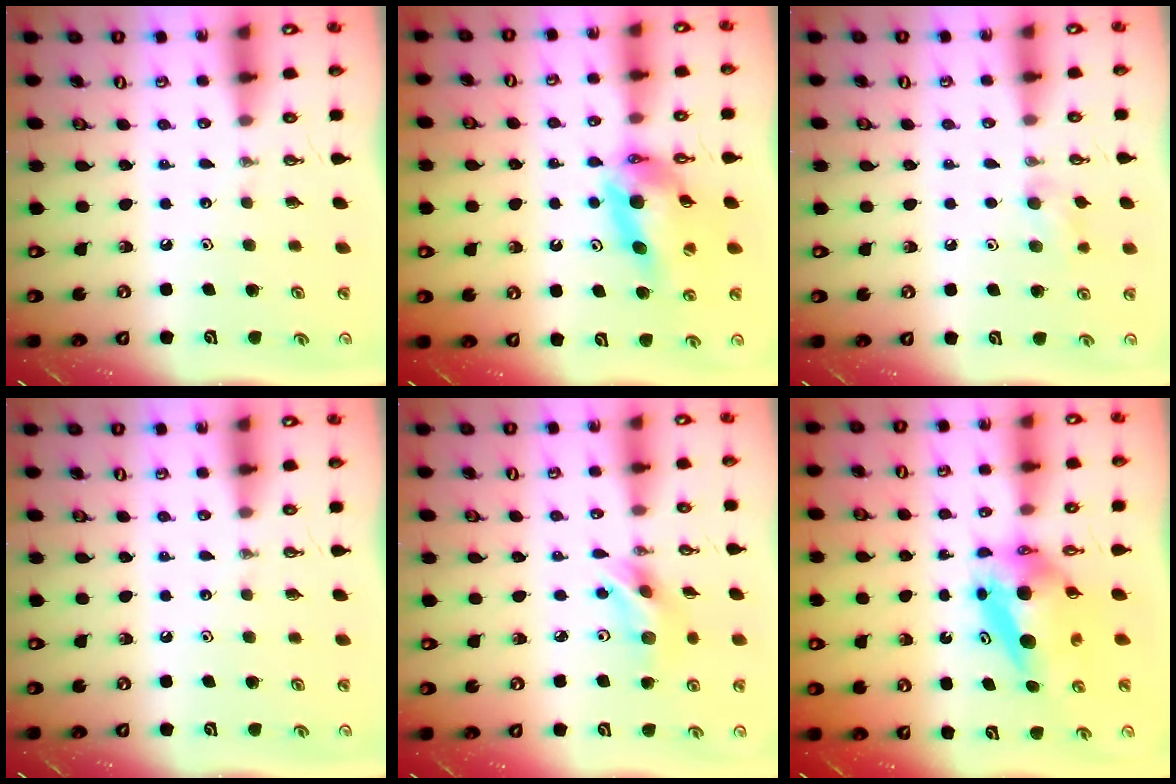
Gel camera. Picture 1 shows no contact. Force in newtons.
{"total": 13.1, "press": 13.1, "slide": 1.2}
{"total": 8.0, "press": 7.8, "slide": 1.7}
{"total": 0.0}
{"total": 10.0, "press": 9.3, "slide": 3.9}
{"total": 6.8, "press": 6.7, "slide": 1.0}